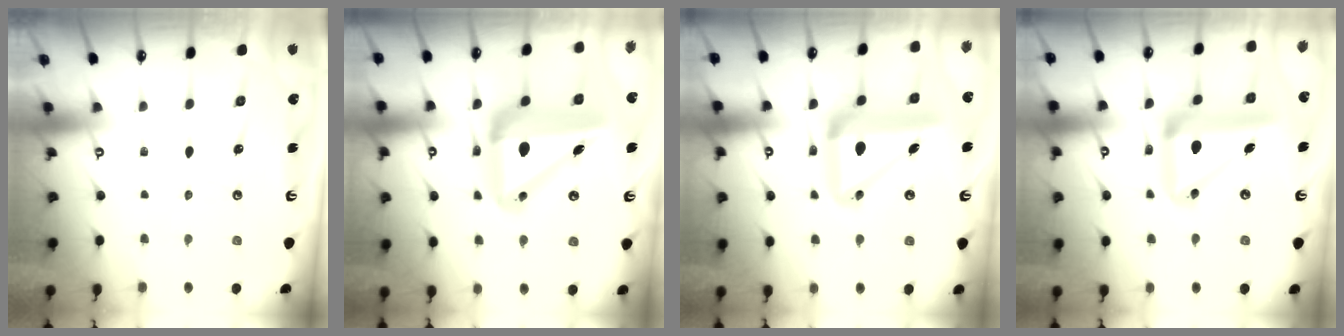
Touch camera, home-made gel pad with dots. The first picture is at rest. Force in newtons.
{"total": 19.3, "press": 18.9, "slide": 3.6}
{"total": 14.9, "press": 14.8, "slide": 2.0}
{"total": 16.8, "press": 16.7, "slide": 2.3}